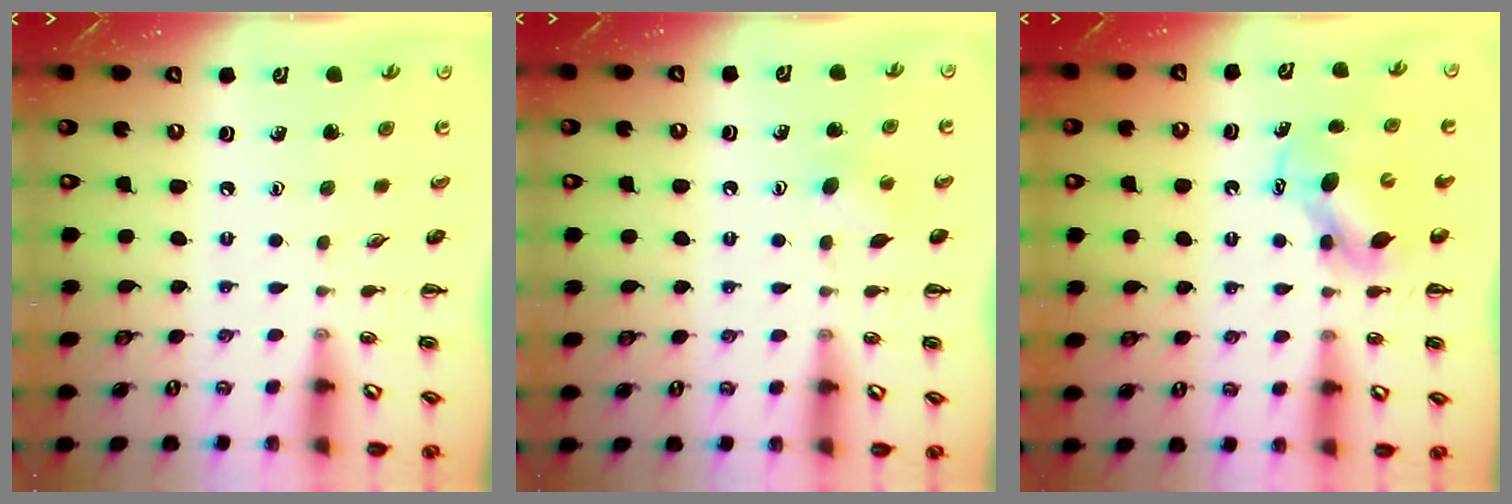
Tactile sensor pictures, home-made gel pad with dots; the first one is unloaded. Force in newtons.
{"total": 4.6, "press": 4.5, "slide": 1.2}
{"total": 6.7, "press": 6.6, "slide": 0.7}